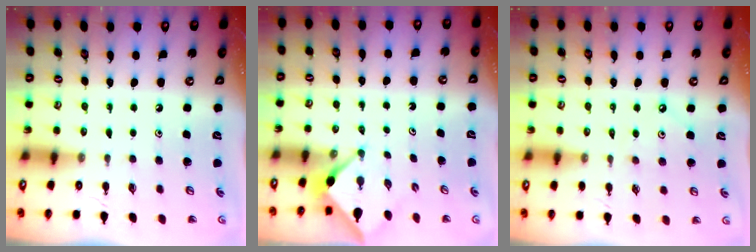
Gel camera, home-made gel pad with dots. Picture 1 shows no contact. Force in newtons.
{"total": 3.0, "press": 3.0, "slide": 0.4}
{"total": 5.2, "press": 5.1, "slide": 0.9}